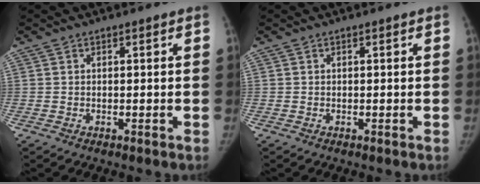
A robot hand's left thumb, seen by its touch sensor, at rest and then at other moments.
{"total": 0.0}